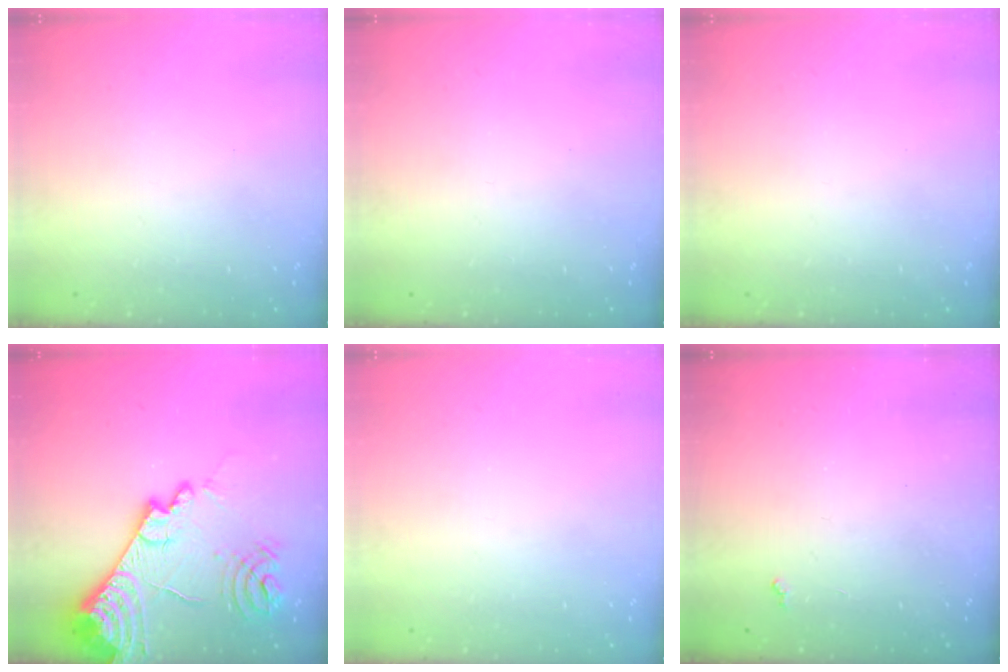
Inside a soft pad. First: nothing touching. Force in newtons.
{"total": 0.0}
{"total": 0.0}
{"total": 20.4, "press": 20.3, "slide": 2.2}
{"total": 0.0}
{"total": 2.7, "press": 2.6, "slide": 0.4}